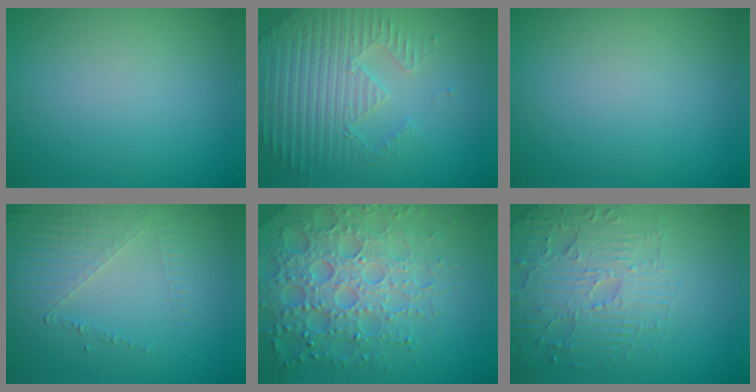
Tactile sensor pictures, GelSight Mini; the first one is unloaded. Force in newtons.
{"total": 5.0, "press": 4.6, "slide": 1.9}
{"total": 0.0}
{"total": 5.2, "press": 3.1, "slide": 4.2}
{"total": 7.3, "press": 7.1, "slide": 1.7}
{"total": 4.6, "press": 3.8, "slide": 2.6}